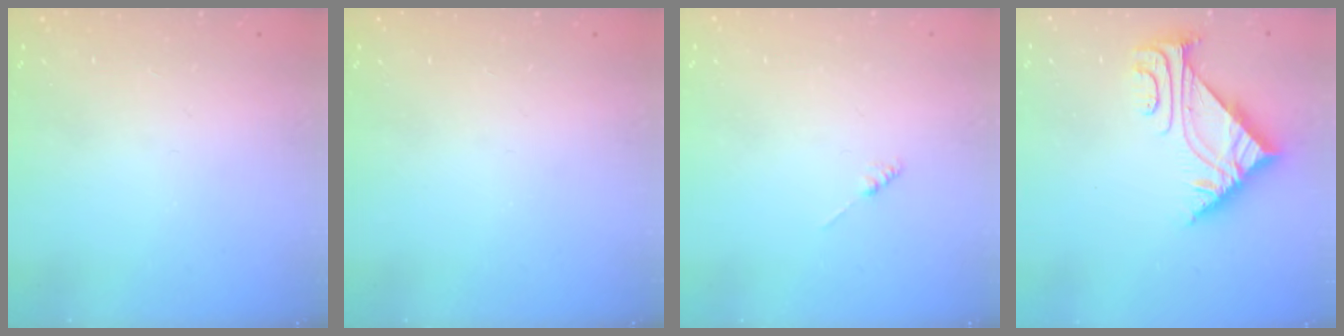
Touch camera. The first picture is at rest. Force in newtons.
{"total": 0.0}
{"total": 0.0}
{"total": 5.2, "press": 5.2, "slide": 0.8}